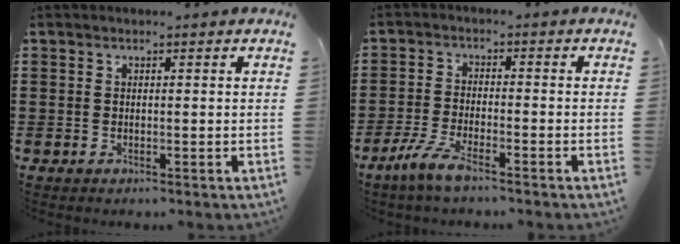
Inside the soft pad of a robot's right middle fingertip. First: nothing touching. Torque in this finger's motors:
{"motor_torque": [1.38, -0.43, 0.21, 0.07]}